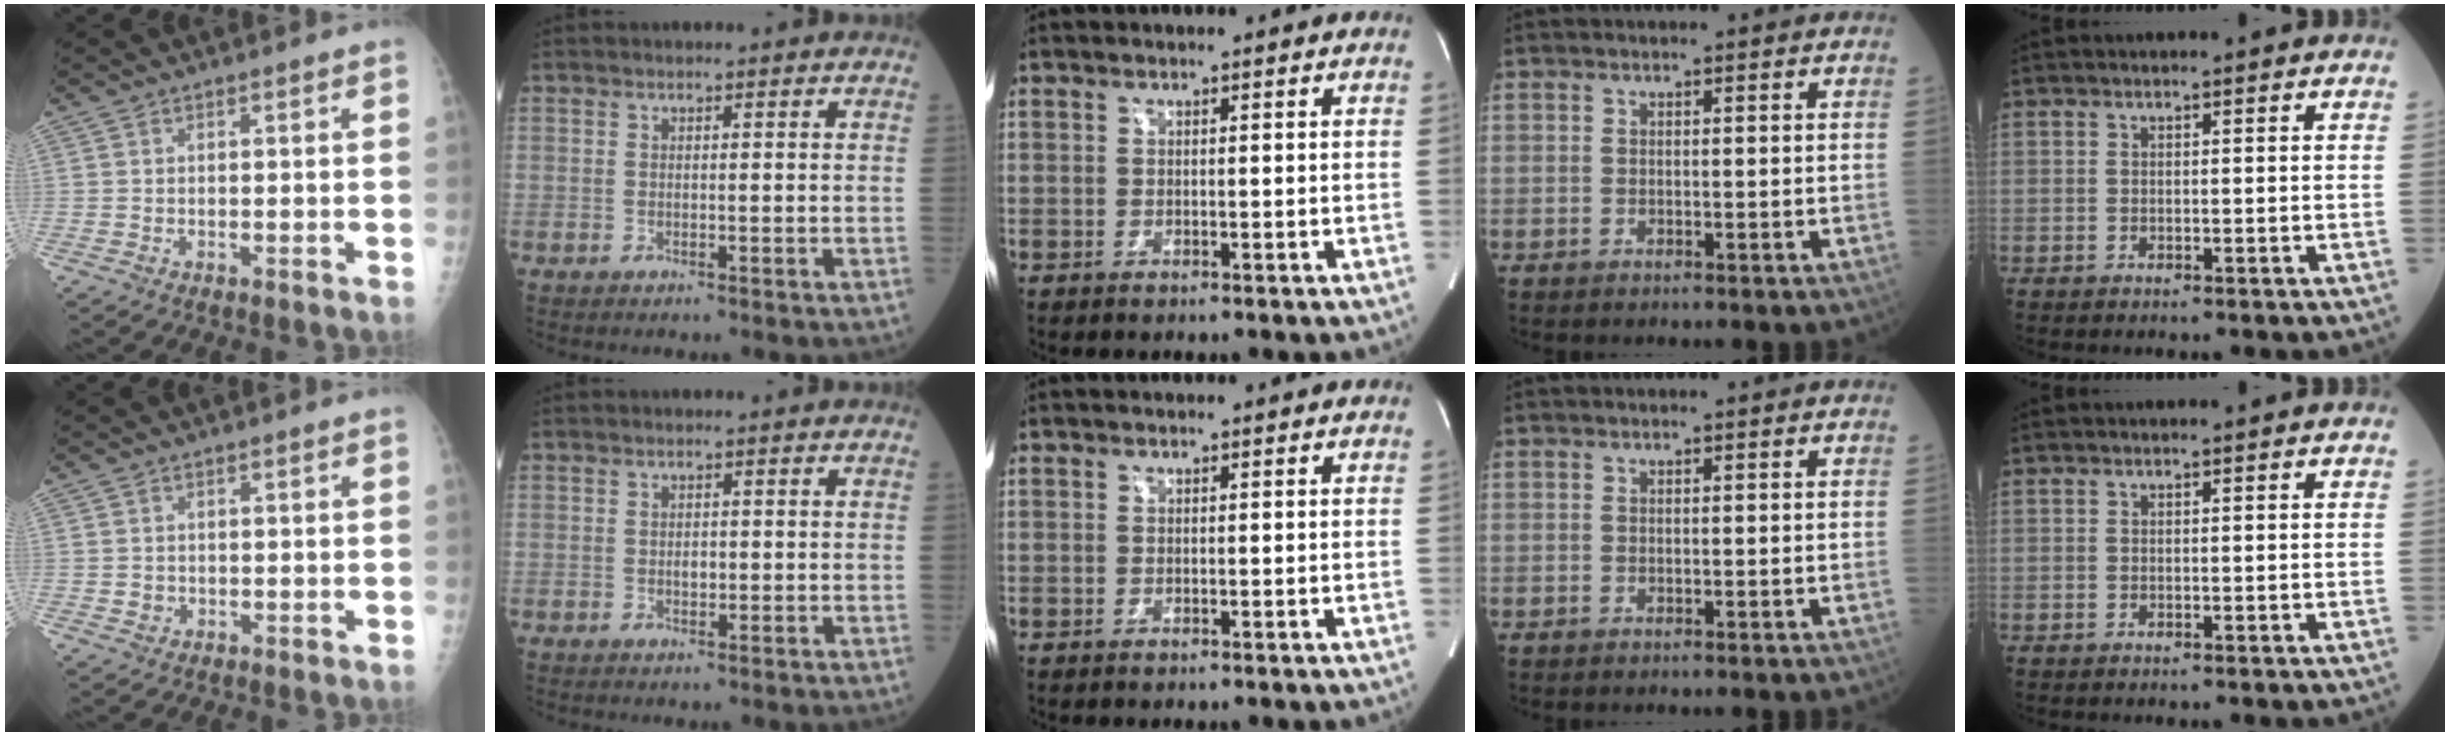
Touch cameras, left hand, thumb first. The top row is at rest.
{"thumb": {"total": 1.2, "force": [-0.1, 1.1, 0.4], "torque": [-0.003, 0.002, 0.001]}, "index": {"total": 1.1, "force": [0.0, 0.7, 0.9], "torque": [-0.016, 0.001, 0.001]}}